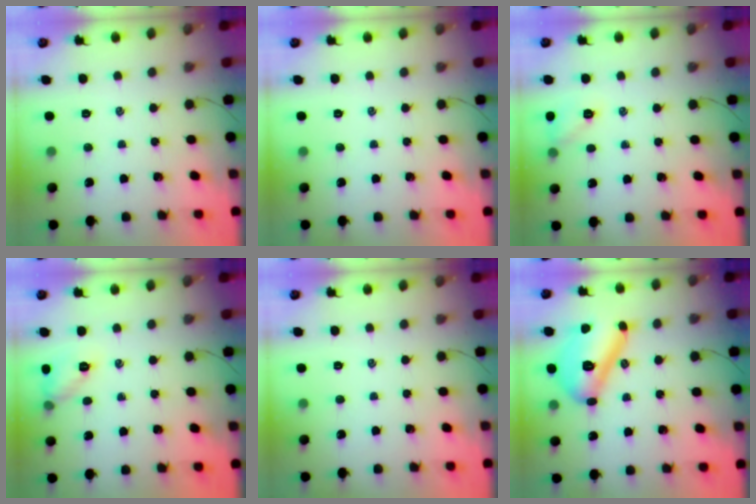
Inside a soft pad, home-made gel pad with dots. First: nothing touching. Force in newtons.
{"total": 0.0}
{"total": 7.3, "press": 7.3, "slide": 1.1}
{"total": 7.7, "press": 7.5, "slide": 1.5}
{"total": 0.0}
{"total": 16.8, "press": 16.8, "slide": 1.0}